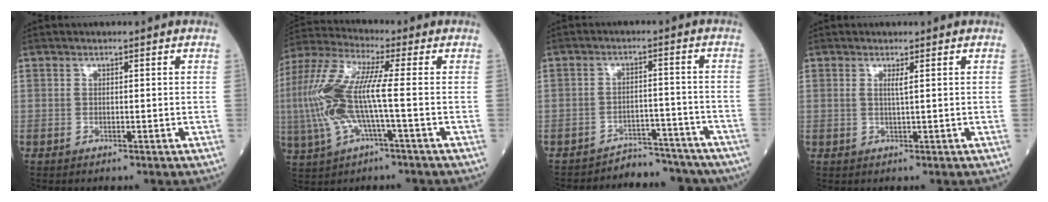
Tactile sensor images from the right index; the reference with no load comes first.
{"total": 13.0, "force": [-1.1, 1.8, 12.8], "torque": [-0.300, 0.015, -0.025]}
{"total": 9.3, "force": [-8.6, 3.5, 0.0], "torque": [0.022, 0.035, -0.109]}
{"total": 1.2, "force": [0.5, -0.2, 1.1], "torque": [-0.027, -0.003, 0.008]}